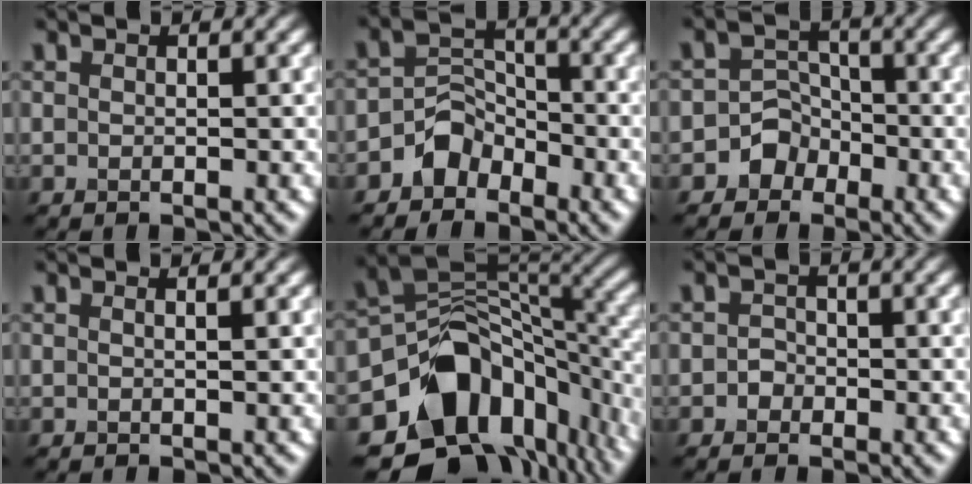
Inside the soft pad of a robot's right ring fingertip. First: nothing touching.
{"total": 3.3, "force": [-2.3, 2.2, 1.0], "torque": [-0.008, 0.011, -0.045]}
{"total": 3.5, "force": [-1.9, 2.9, 0.5], "torque": [0.036, 0.012, -0.047]}
{"total": 1.0, "force": [0.5, 0.4, 0.8], "torque": [-0.006, -0.001, -0.005]}
{"total": 14.9, "force": [-6.7, 10.6, 8.0], "torque": [-0.146, -0.018, -0.094]}
{"total": 1.2, "force": [-0.5, 1.0, 0.3], "torque": [0.001, 0.001, -0.010]}